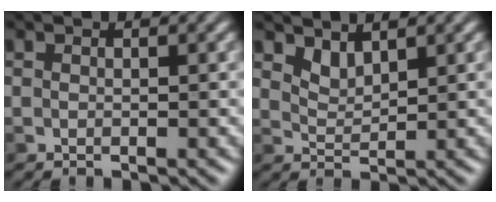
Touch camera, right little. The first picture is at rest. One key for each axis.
{"total": 1.7, "fx": 1.4, "fy": 0.6, "fz": 0.7, "tx": -0.016, "ty": -0.008, "tz": 0.031}